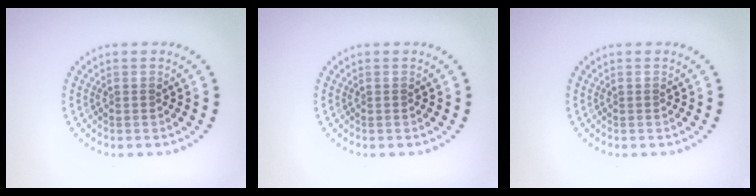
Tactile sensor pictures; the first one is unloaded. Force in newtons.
{"total": 0.0}
{"total": 0.0}